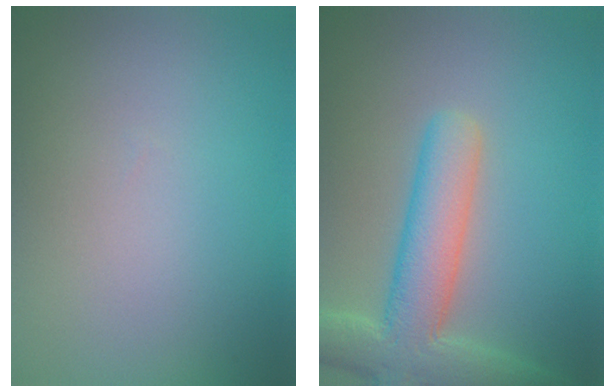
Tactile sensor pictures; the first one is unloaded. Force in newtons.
{"total": 7.0, "press": 7.0, "slide": 0.5}